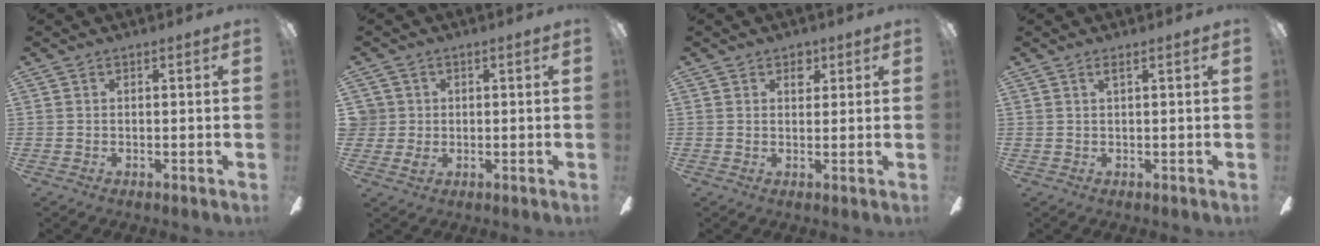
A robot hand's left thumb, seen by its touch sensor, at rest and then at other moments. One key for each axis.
{"total": 3.5, "fx": 0.4, "fy": 3.5, "fz": 0.4, "tx": -0.008, "ty": 0.006, "tz": 0.007}
{"total": 3.1, "fx": 1.9, "fy": 2.1, "fz": 1.3, "tx": 0.002, "ty": -0.009, "tz": 0.029}
{"total": 1.2, "fx": 0.8, "fy": -0.2, "fz": 0.9, "tx": -0.021, "ty": -0.003, "tz": 0.015}